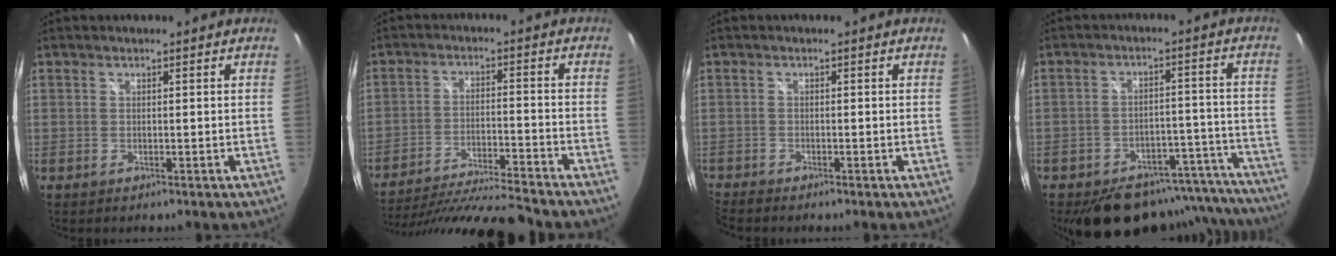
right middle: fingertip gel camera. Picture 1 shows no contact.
{"total": 18.7, "force": [-16.9, 0.4, 8.0], "torque": [-0.154, -0.037, -0.272]}
{"total": 2.1, "force": [-2.1, 0.0, 0.2], "torque": [-0.014, -0.013, -0.045]}
{"total": 20.5, "force": [-18.0, 7.8, 6.0], "torque": [-0.098, 0.039, -0.216]}